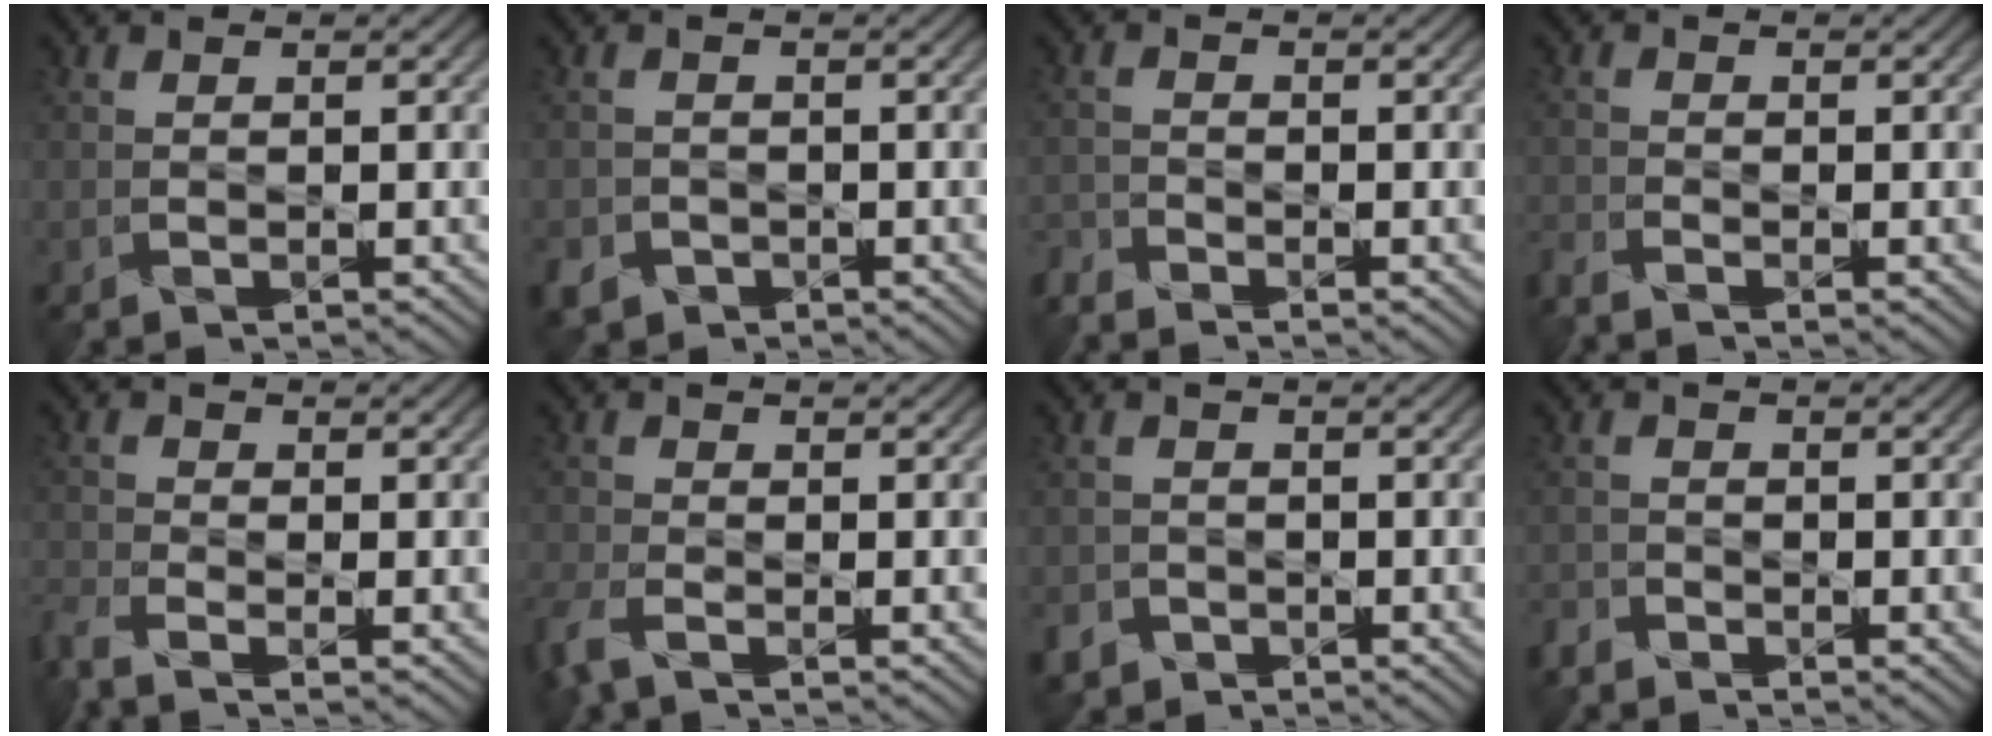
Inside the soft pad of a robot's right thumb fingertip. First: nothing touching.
{"total": 2.9, "force": [-1.7, 2.2, 0.8], "torque": [-0.024, -0.011, -0.038]}
{"total": 2.4, "force": [-2.4, 0.3, 0.4], "torque": [-0.013, -0.009, -0.057]}
{"total": 2.8, "force": [-2.5, 0.6, 1.2], "torque": [-0.033, -0.015, -0.060]}
{"total": 4.8, "force": [-3.6, 1.4, 2.9], "torque": [-0.072, -0.019, -0.080]}
{"total": 3.9, "force": [-2.8, 1.3, 2.5], "torque": [-0.066, -0.013, -0.067]}
{"total": 2.6, "force": [-1.9, 1.7, 0.5], "torque": [-0.015, -0.007, -0.043]}
{"total": 2.0, "force": [-1.9, 0.6, 0.3], "torque": [-0.008, -0.006, -0.047]}